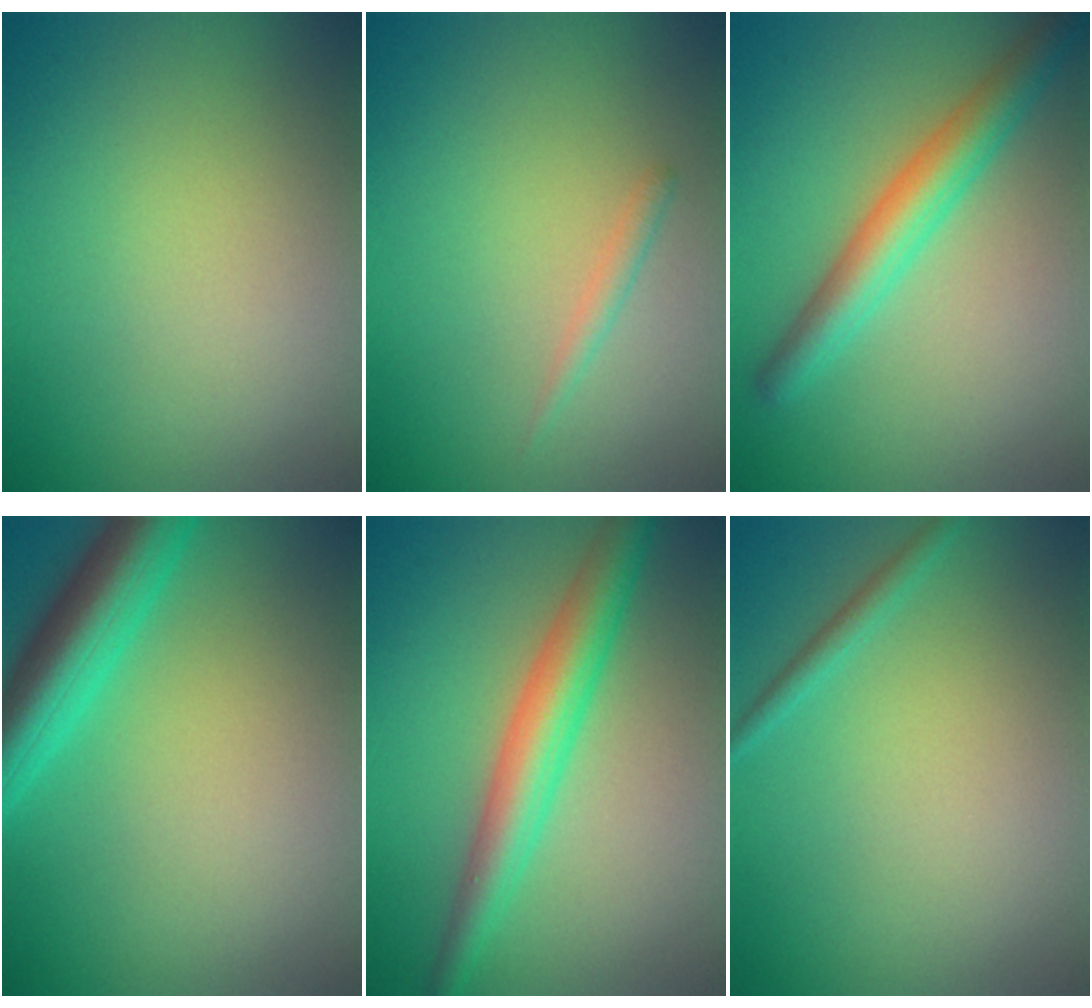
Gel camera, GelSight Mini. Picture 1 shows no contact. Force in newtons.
{"total": 0.9, "press": 0.9, "slide": 0.0}
{"total": 4.3, "press": 4.3, "slide": 0.1}
{"total": 5.6, "press": 5.6, "slide": 0.3}
{"total": 4.7, "press": 4.7, "slide": 0.1}
{"total": 1.1, "press": 1.1, "slide": 0.0}